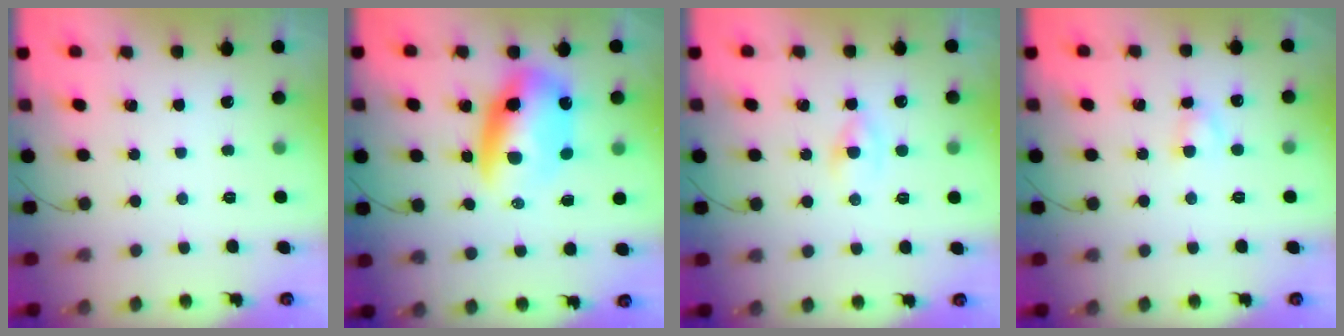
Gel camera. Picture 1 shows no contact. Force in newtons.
{"total": 11.7, "press": 11.3, "slide": 2.8}
{"total": 1.4, "press": 1.1, "slide": 0.9}
{"total": 3.7, "press": 3.5, "slide": 1.3}